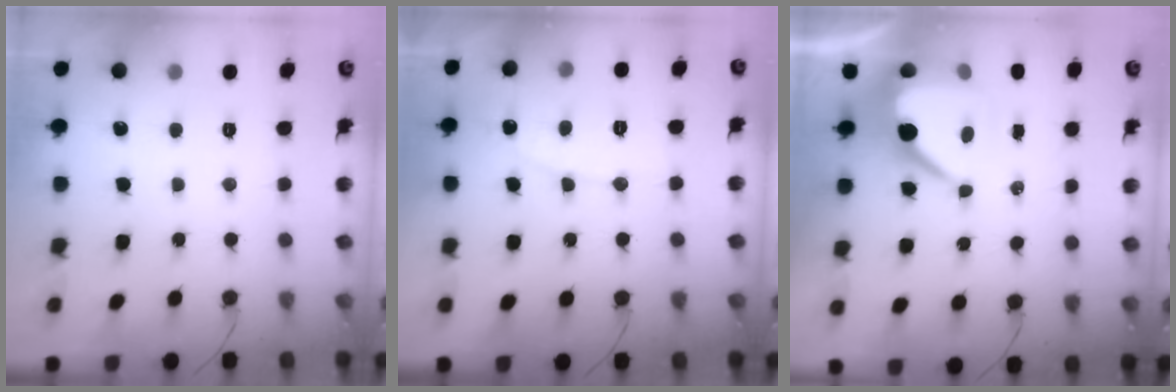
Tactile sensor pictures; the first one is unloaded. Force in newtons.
{"total": 6.8, "press": 6.8, "slide": 0.5}
{"total": 9.5, "press": 9.5, "slide": 0.8}